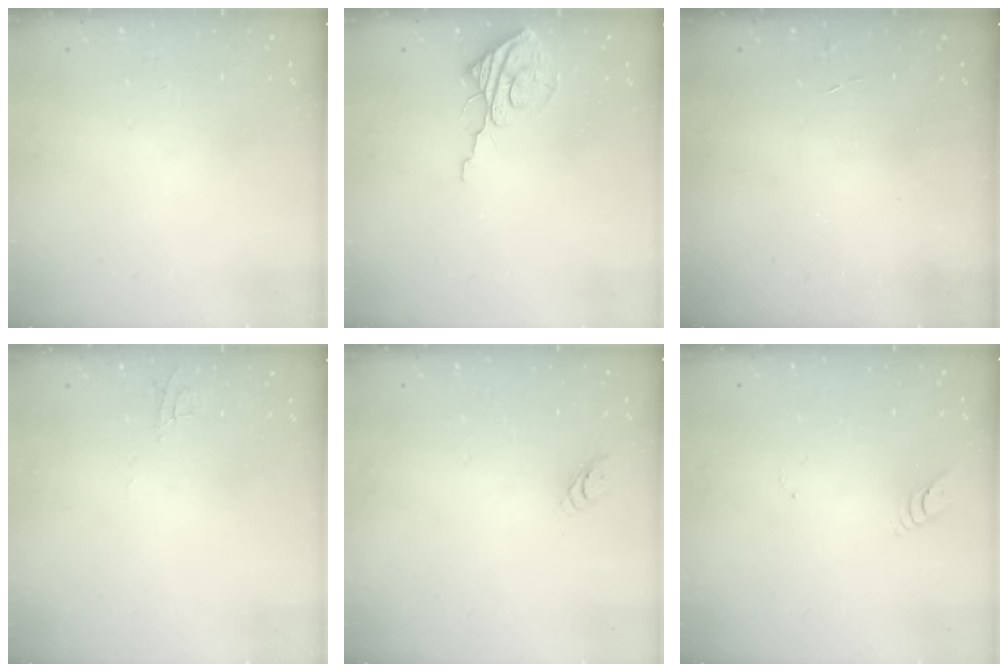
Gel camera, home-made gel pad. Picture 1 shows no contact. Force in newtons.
{"total": 9.1, "press": 9.0, "slide": 1.0}
{"total": 2.9, "press": 2.9, "slide": 0.3}
{"total": 2.9, "press": 2.9, "slide": 0.3}
{"total": 2.8, "press": 2.8, "slide": 0.3}
{"total": 3.0, "press": 2.9, "slide": 0.4}